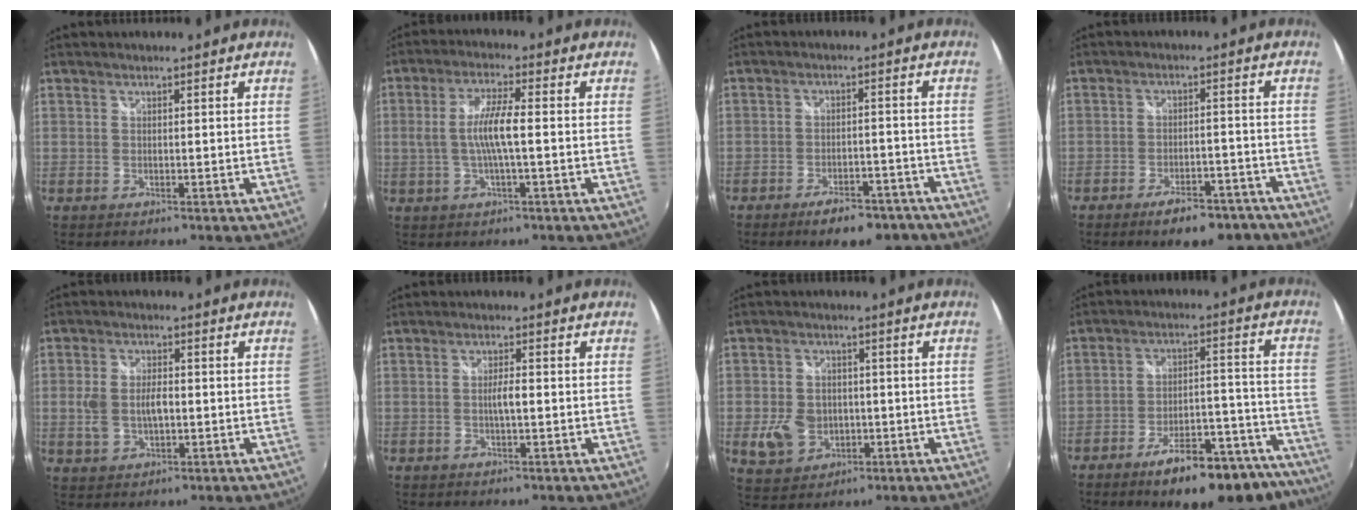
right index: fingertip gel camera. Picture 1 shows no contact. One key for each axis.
{"total": 7.1, "fx": -0.6, "fy": 0.8, "fz": 7.0, "tx": -0.135, "ty": 0.000, "tz": -0.008}
{"total": 8.9, "fx": -6.8, "fy": 3.5, "fz": 4.6, "tx": -0.088, "ty": 0.006, "tz": -0.090}
{"total": 9.3, "fx": -7.1, "fy": 3.6, "fz": 4.8, "tx": -0.090, "ty": 0.008, "tz": -0.094}
{"total": 7.1, "fx": -0.7, "fy": 4.4, "fz": 5.5, "tx": -0.111, "ty": 0.001, "tz": -0.011}
{"total": 2.6, "fx": -0.4, "fy": 0.4, "fz": 2.5, "tx": -0.045, "ty": 0.001, "tz": -0.008}
{"total": 8.9, "fx": -1.9, "fy": 7.2, "fz": 4.9, "tx": -0.122, "ty": 0.002, "tz": -0.024}
{"total": 19.8, "fx": -16.1, "fy": 6.1, "fz": 9.7, "tx": -0.132, "ty": 0.031, "tz": -0.206}